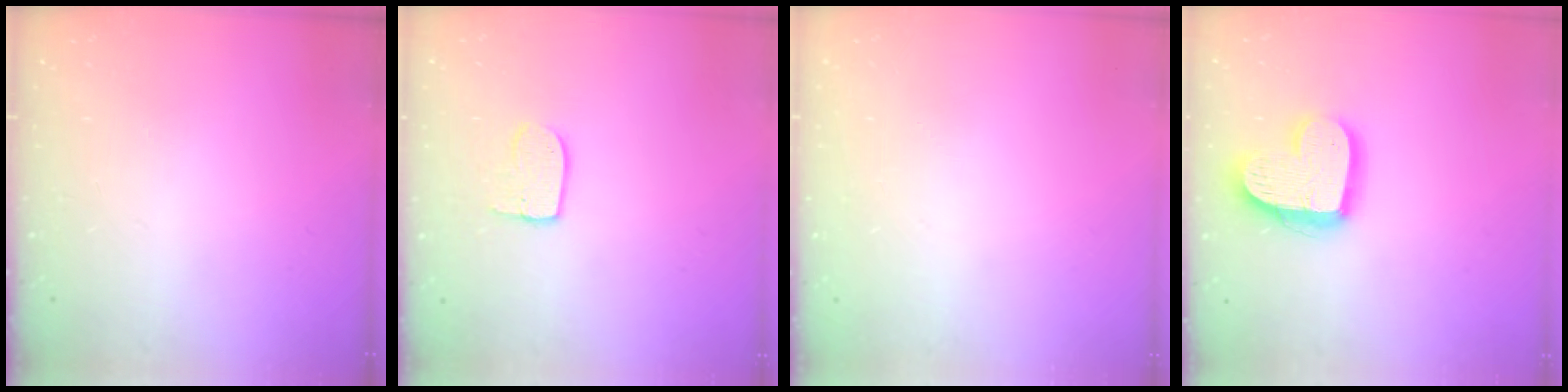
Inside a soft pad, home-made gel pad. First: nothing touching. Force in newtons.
{"total": 6.7, "press": 6.7, "slide": 0.2}
{"total": 0.0}
{"total": 16.2, "press": 16.2, "slide": 1.1}